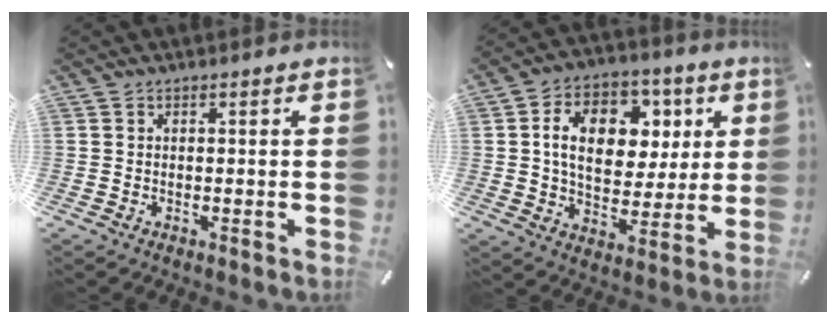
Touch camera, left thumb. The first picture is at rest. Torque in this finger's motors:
{"motor_torque": [0.87, 0.90, 1.41, -1.17, 0.50]}